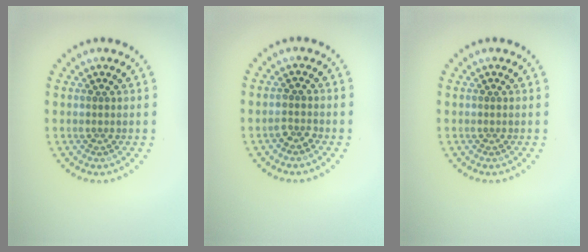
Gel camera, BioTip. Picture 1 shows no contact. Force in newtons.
{"total": 1.2, "press": 1.1, "slide": 0.4}
{"total": 0.0}